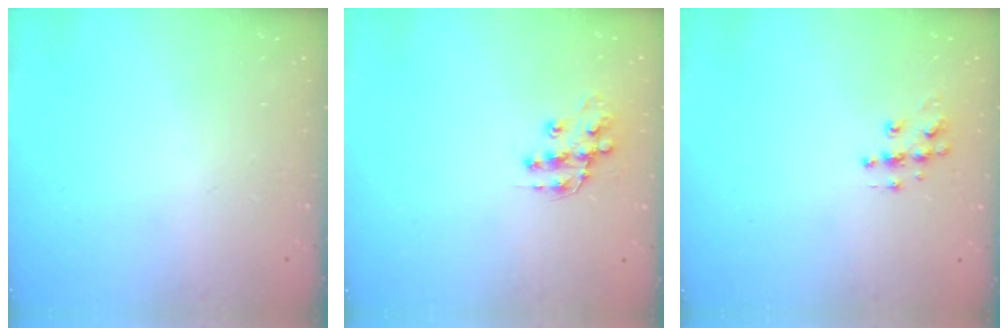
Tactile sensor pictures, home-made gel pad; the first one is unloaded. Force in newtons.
{"total": 11.6, "press": 11.5, "slide": 0.9}
{"total": 7.3, "press": 7.3, "slide": 0.2}